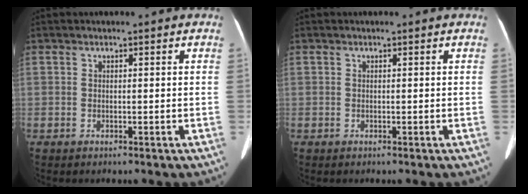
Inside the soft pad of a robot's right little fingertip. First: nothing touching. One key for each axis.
{"total": 0.0}